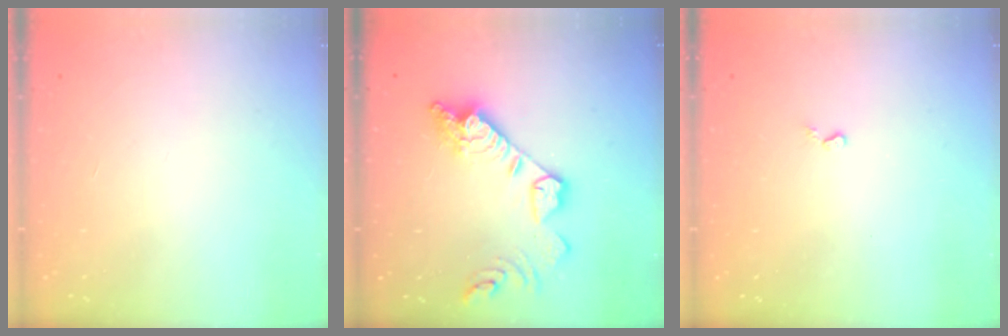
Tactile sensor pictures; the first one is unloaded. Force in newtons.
{"total": 15.8, "press": 15.7, "slide": 1.4}
{"total": 3.1, "press": 3.1, "slide": 0.5}